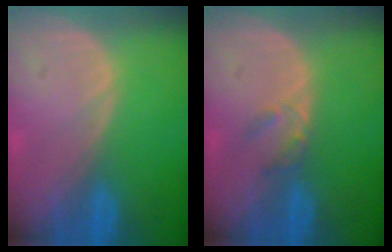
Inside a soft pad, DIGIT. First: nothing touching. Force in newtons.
{"total": 2.3, "press": 2.0, "slide": 1.1}